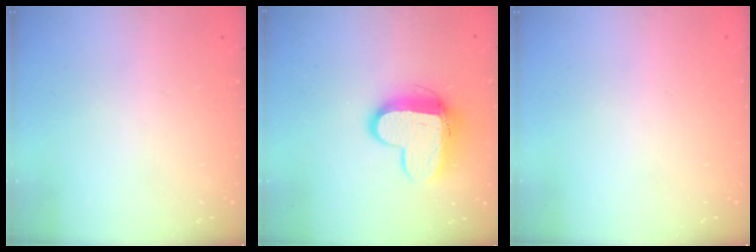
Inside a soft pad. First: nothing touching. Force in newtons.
{"total": 12.4, "press": 12.4, "slide": 1.2}
{"total": 0.0}